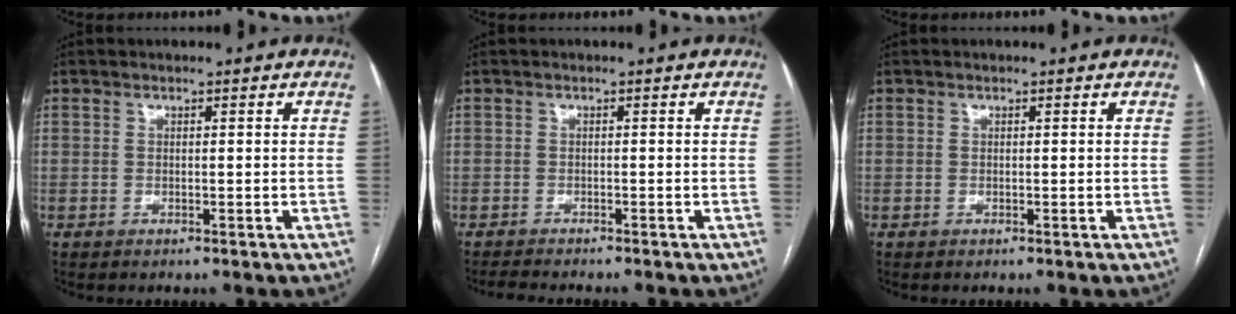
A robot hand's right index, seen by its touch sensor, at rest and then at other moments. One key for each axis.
{"total": 2.4, "fx": -2.3, "fy": 0.1, "fz": 0.6, "tx": -0.009, "ty": -0.009, "tz": -0.037}
{"total": 0.0}